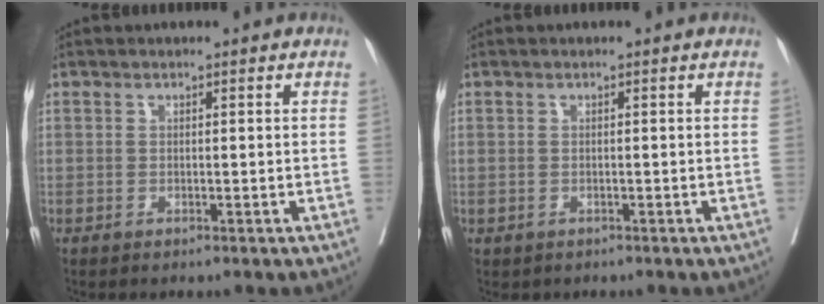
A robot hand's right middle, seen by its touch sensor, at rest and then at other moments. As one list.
[{"total": 0.6, "force": [-0.2, 0.6, 0.1], "torque": [-0.004, 0.003, 0.002]}]